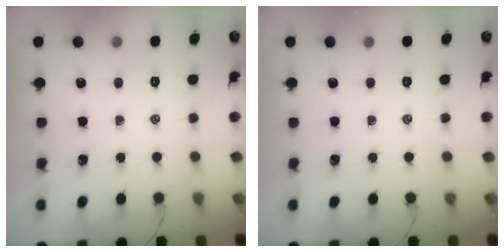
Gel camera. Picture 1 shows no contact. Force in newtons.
{"total": 0.0}